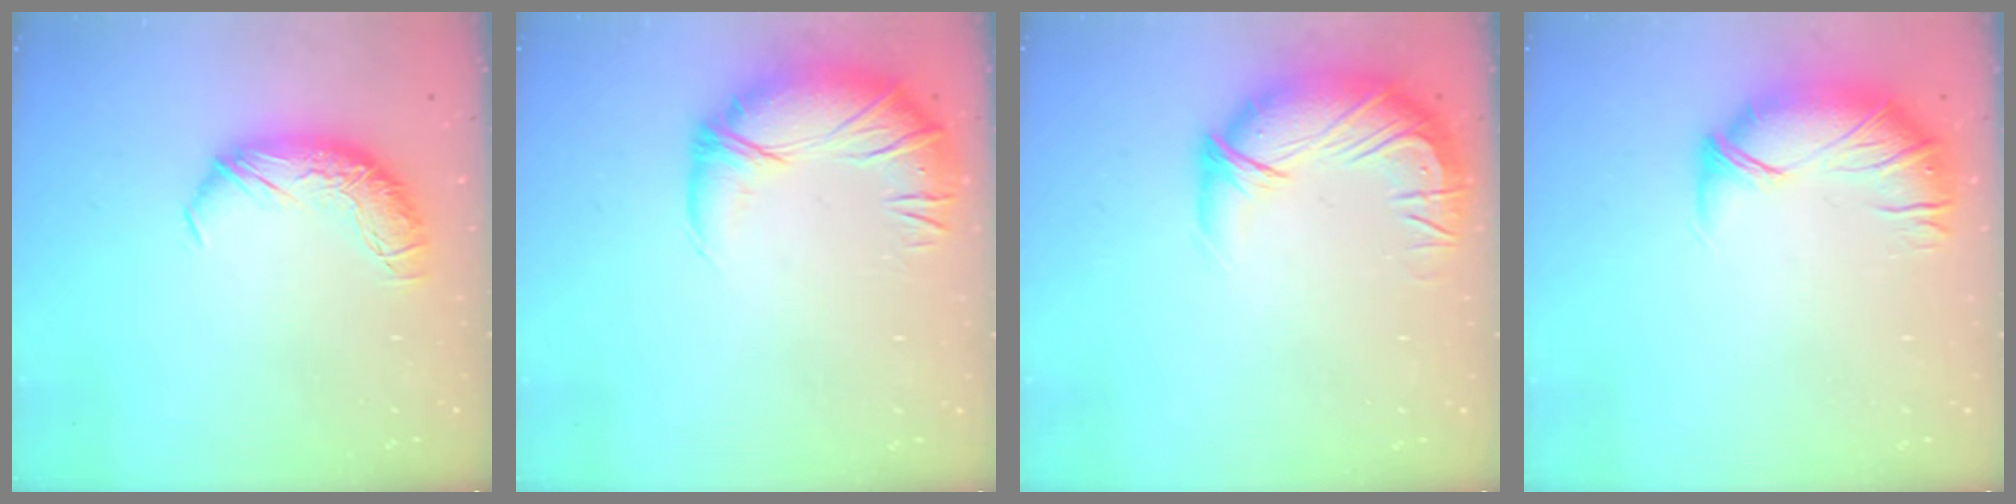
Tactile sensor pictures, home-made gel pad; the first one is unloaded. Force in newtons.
{"total": 2.9, "press": 0.4, "slide": 2.9}
{"total": 3.0, "press": 0.1, "slide": 3.0}
{"total": 3.9, "press": 3.3, "slide": 2.0}